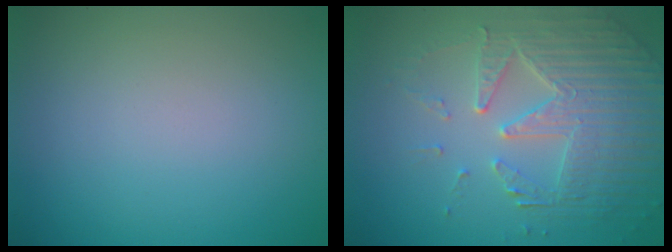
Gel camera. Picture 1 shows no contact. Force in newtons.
{"total": 5.7, "press": 4.7, "slide": 3.3}